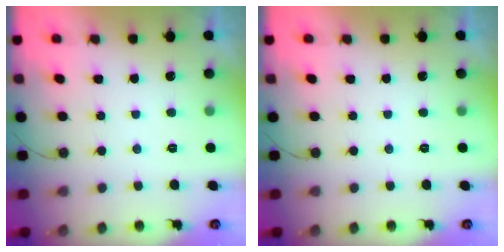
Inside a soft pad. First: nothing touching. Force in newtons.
{"total": 0.0}